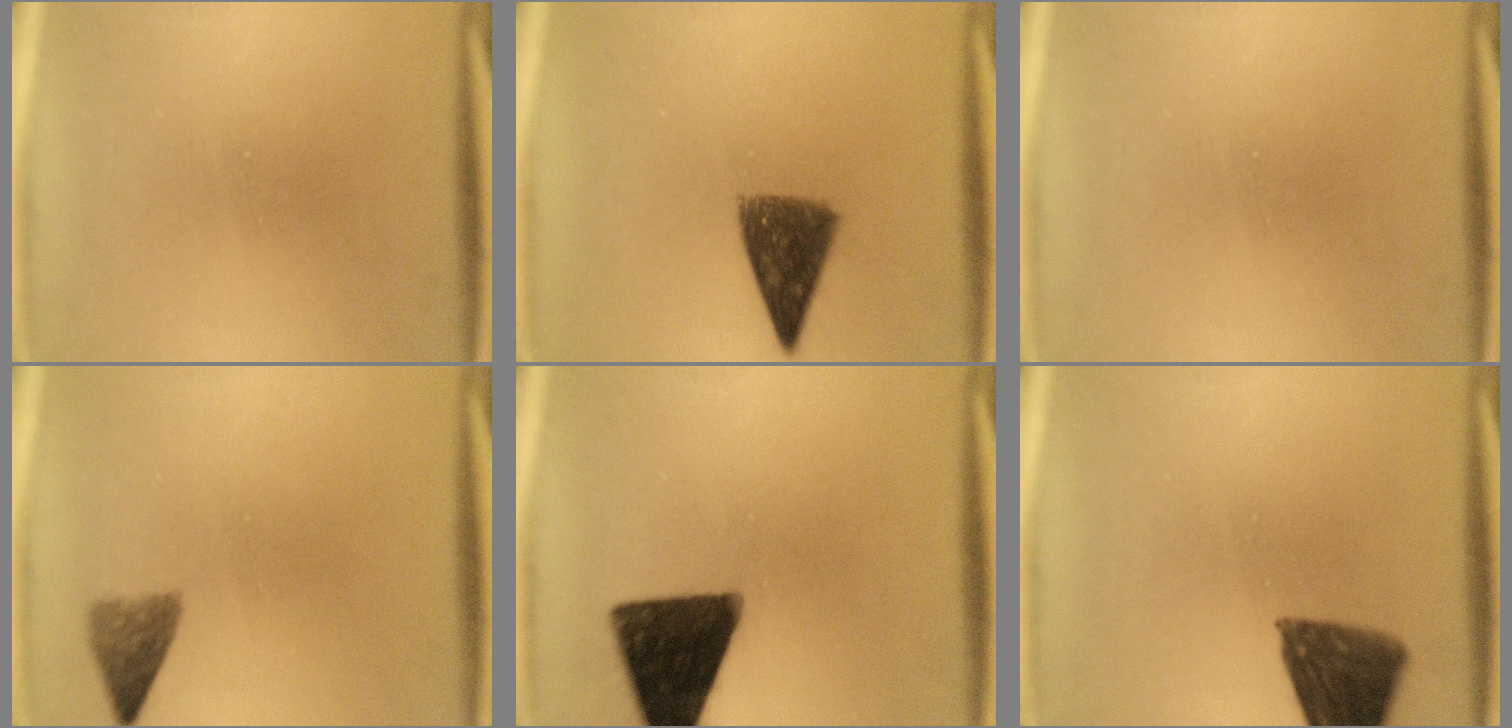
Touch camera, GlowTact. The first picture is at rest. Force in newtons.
{"total": 8.4}
{"total": 0.0}
{"total": 3.1}
{"total": 15.1}
{"total": 10.7}